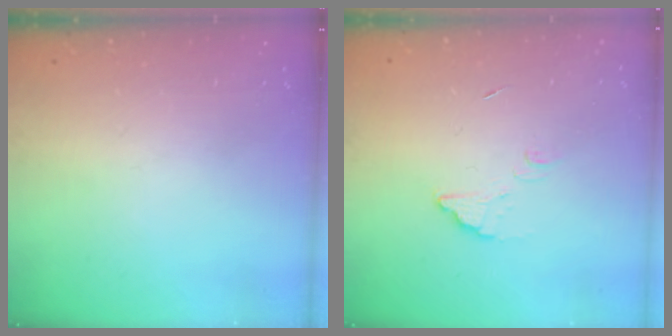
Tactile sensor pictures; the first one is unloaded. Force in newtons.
{"total": 3.8, "press": 3.8, "slide": 0.3}